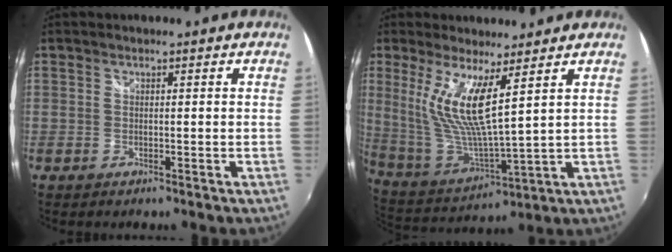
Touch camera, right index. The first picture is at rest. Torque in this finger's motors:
{"motor_torque": [0.50, 0.50, 0.62, 0.21]}